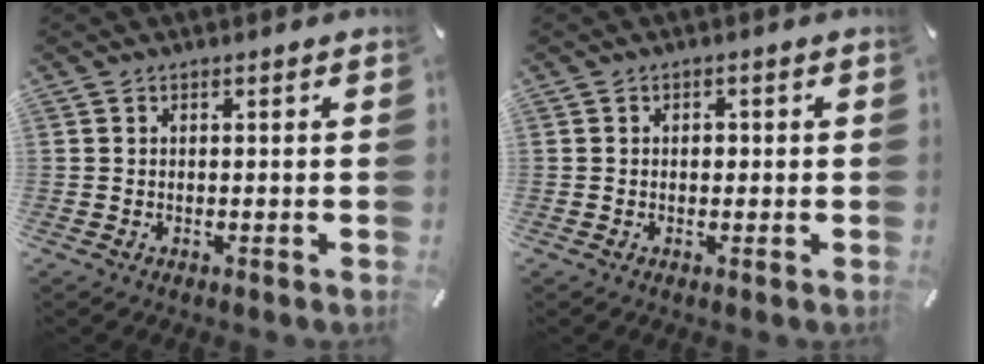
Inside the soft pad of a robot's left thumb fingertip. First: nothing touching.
{"total": 1.5, "force": [-0.1, 1.3, 0.7], "torque": [-0.007, 0.003, -0.007]}